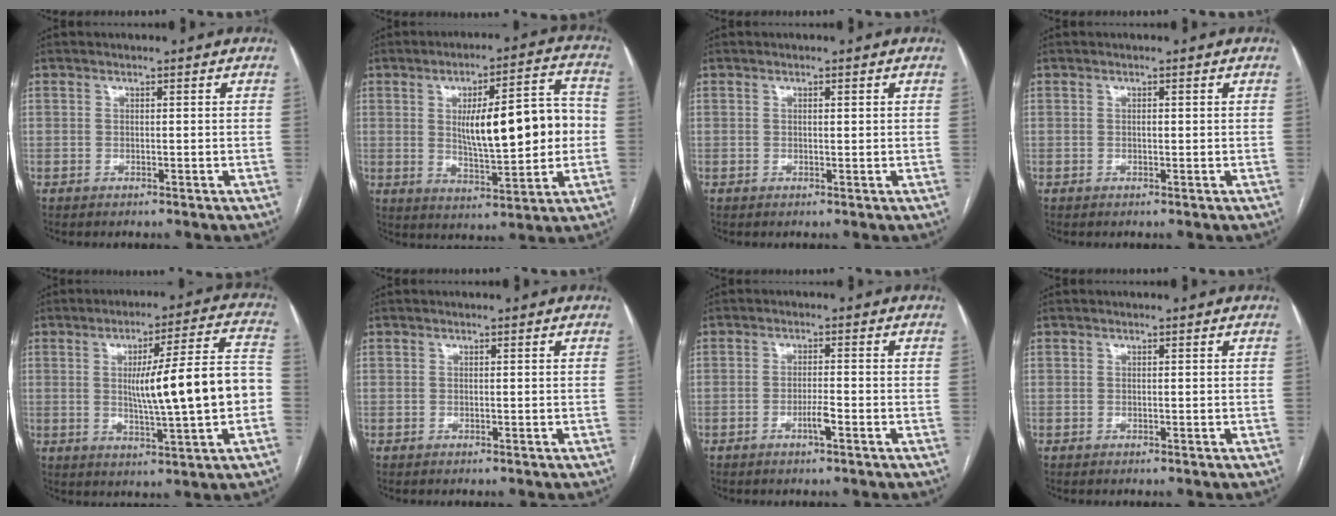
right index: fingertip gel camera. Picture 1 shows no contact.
{"total": 15.1, "force": [0.7, 3.7, 14.6], "torque": [-0.217, 0.021, 0.018]}
{"total": 0.7, "force": [0.2, 0.1, 0.6], "torque": [-0.014, 0.001, 0.003]}
{"total": 0.5, "force": [0.0, 0.2, 0.5], "torque": [-0.010, 0.000, 0.000]}
{"total": 14.8, "force": [-0.9, 0.8, 14.7], "torque": [-0.218, 0.018, -0.010]}
{"total": 0.0}
{"total": 2.5, "force": [-1.3, 0.1, 2.2], "torque": [-0.040, -0.001, -0.024]}
{"total": 0.0}